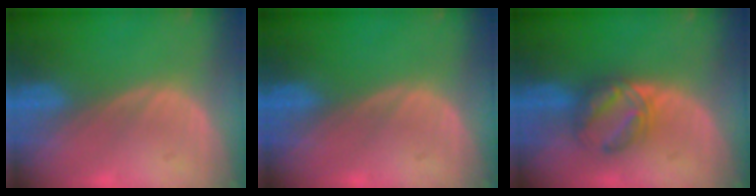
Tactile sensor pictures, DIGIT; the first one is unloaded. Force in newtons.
{"total": 0.0}
{"total": 5.8, "press": 5.5, "slide": 1.8}